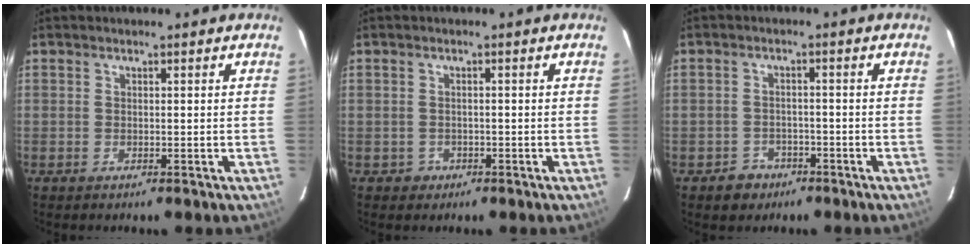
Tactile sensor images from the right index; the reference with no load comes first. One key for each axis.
{"total": 1.9, "fx": -0.8, "fy": 1.8, "fz": 0.2, "tx": -0.004, "ty": 0.004, "tz": -0.007}
{"total": 4.2, "fx": -2.5, "fy": 3.4, "fz": 0.4, "tx": -0.022, "ty": 0.014, "tz": -0.033}